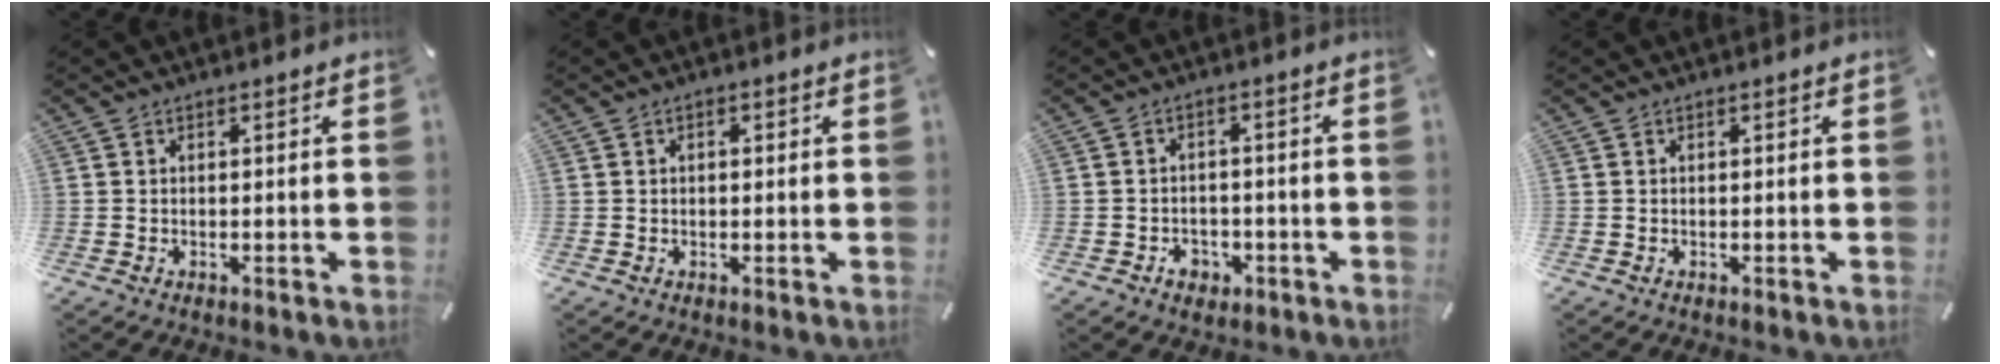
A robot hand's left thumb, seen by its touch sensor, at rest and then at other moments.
{"total": 1.0, "force": [0.2, 0.7, 0.6], "torque": [-0.013, 0.006, 0.001]}
{"total": 3.8, "force": [-1.7, 3.2, 1.3], "torque": [-0.028, 0.004, -0.033]}
{"total": 0.0}